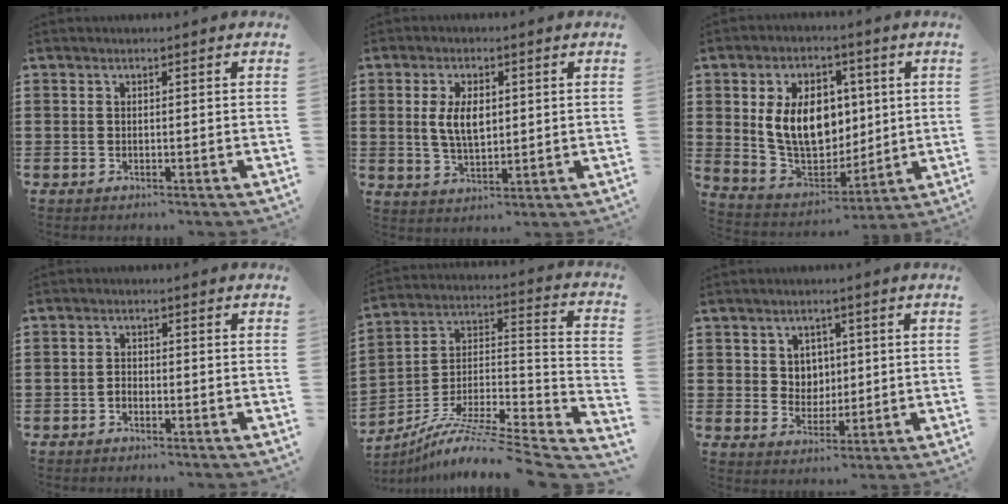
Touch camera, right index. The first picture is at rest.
{"total": 5.6, "force": [0.8, 2.8, 4.7], "torque": [-0.095, 0.004, 0.008]}
{"total": 12.3, "force": [2.1, 8.6, 8.5], "torque": [-0.184, 0.012, 0.034]}
{"total": 1.1, "force": [-0.9, 0.6, 0.4], "torque": [-0.010, -0.001, -0.016]}
{"total": 8.9, "force": [-6.6, 1.1, 5.9], "torque": [-0.106, -0.008, -0.131]}
{"total": 3.9, "force": [1.5, 3.5, 0.7], "torque": [-0.023, 0.009, 0.024]}